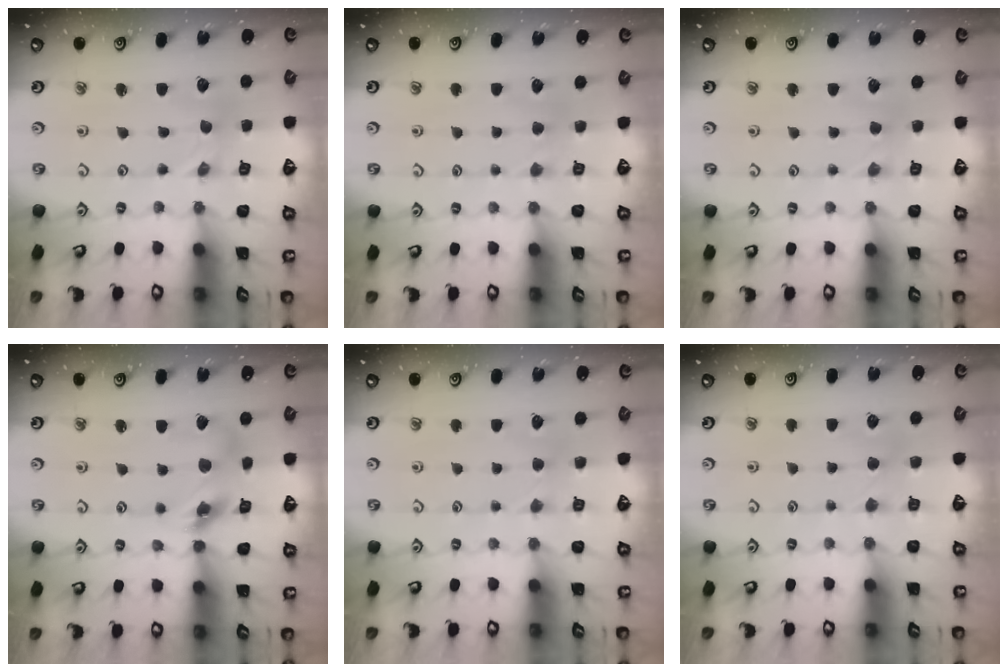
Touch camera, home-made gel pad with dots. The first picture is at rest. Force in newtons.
{"total": 3.0, "press": 2.9, "slide": 0.5}
{"total": 1.4, "press": 1.4, "slide": 0.4}
{"total": 11.1, "press": 11.0, "slide": 1.1}
{"total": 2.9, "press": 2.8, "slide": 0.4}
{"total": 2.8, "press": 2.8, "slide": 0.5}